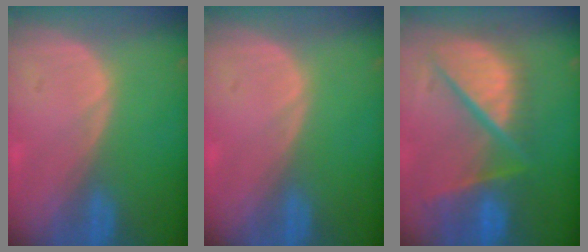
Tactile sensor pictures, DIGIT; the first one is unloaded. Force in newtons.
{"total": 0.0}
{"total": 12.1, "press": 10.0, "slide": 6.8}